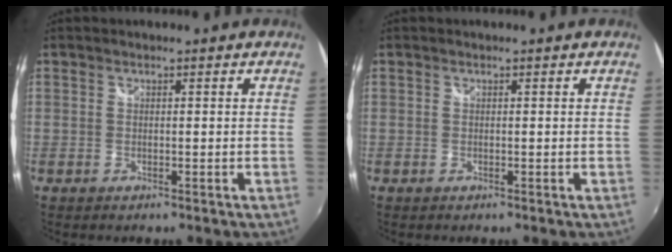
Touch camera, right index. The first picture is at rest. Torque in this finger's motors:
{"motor_torque": [-0.02, 0.03, 0.01, 0.00]}